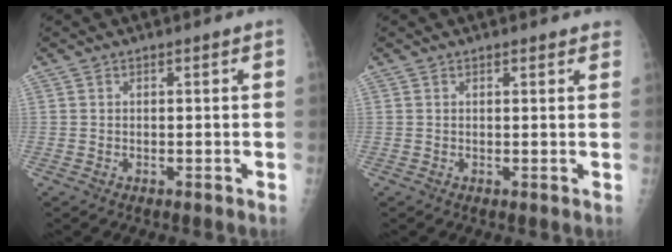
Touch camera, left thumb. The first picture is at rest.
{"total": 1.9, "force": [1.5, 0.6, 1.0], "torque": [-0.003, -0.001, 0.015]}